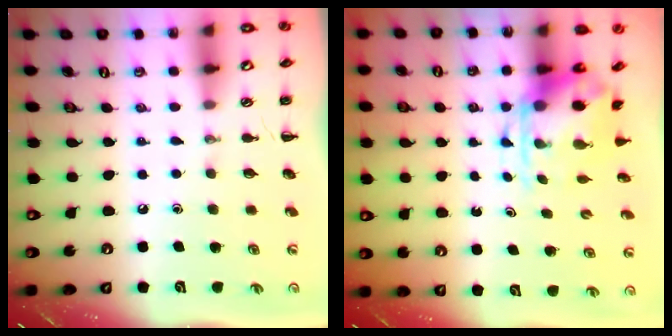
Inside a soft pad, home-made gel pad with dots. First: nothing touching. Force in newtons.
{"total": 4.7, "press": 4.6, "slide": 0.4}